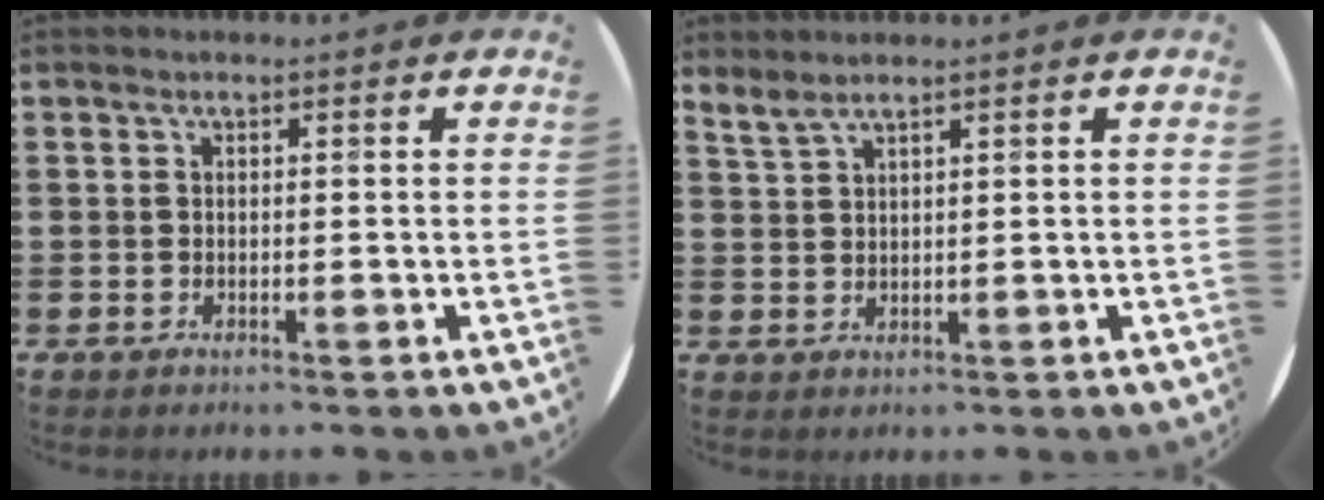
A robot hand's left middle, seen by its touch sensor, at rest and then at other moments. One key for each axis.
{"total": 1.9, "fx": 1.7, "fy": 0.1, "fz": 0.6, "tx": -0.015, "ty": 0.000, "tz": 0.033}